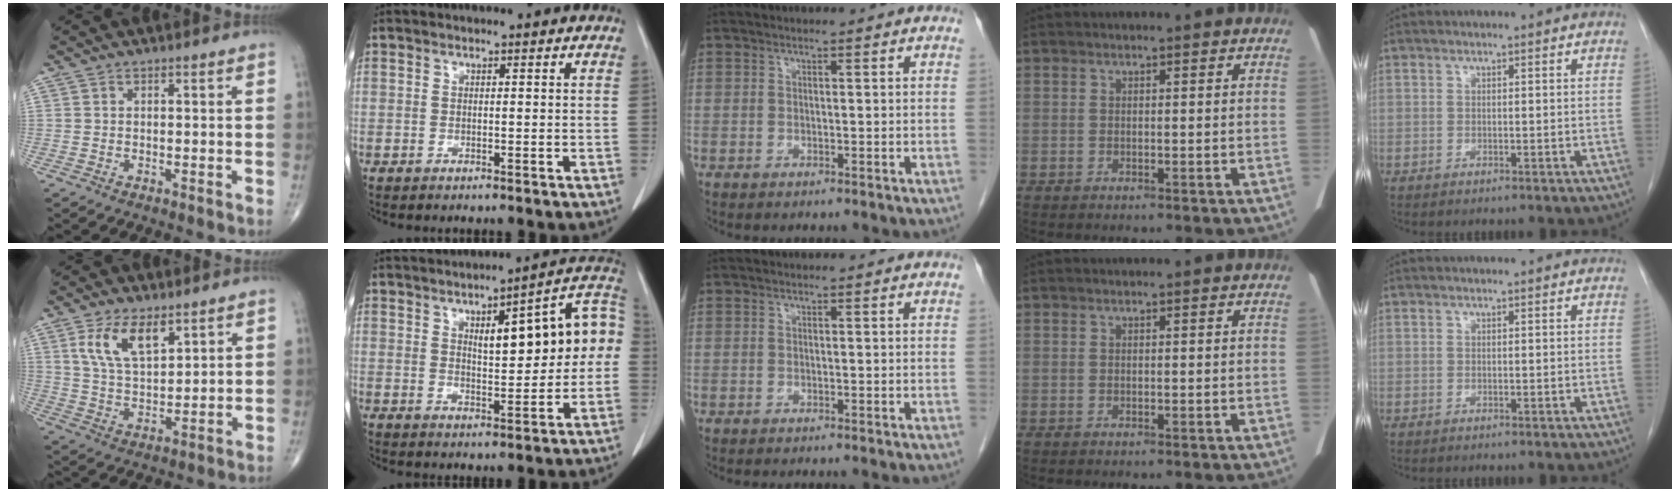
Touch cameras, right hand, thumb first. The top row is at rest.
{"thumb": {"total": 9.4, "force": [4.9, 4.3, 6.7], "torque": [-0.114, -0.023, 0.100]}, "index": {"total": 13.0, "force": [1.9, 3.7, 12.4], "torque": [-0.163, 0.040, 0.027]}, "middle": {"total": 2.9, "force": [-2.5, 0.0, 1.3], "torque": [-0.016, 0.000, -0.028]}}